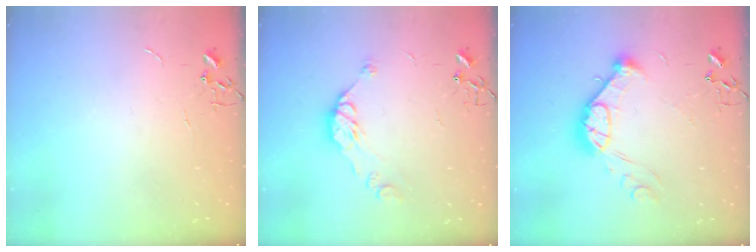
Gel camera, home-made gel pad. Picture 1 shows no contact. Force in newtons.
{"total": 9.6, "press": 9.6, "slide": 0.6}
{"total": 14.5, "press": 14.4, "slide": 1.2}